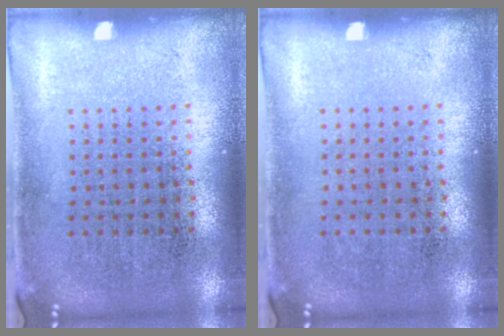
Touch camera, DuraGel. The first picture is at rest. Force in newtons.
{"total": 0.0}